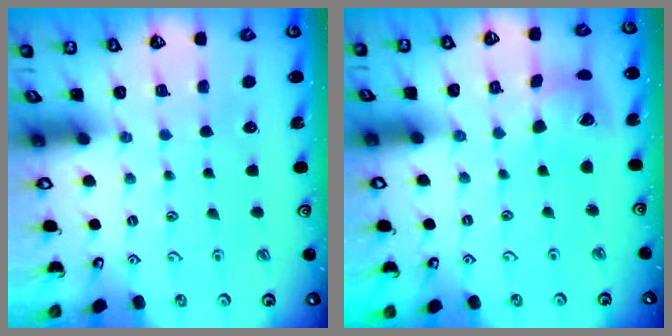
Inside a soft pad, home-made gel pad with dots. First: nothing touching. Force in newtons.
{"total": 10.8, "press": 10.7, "slide": 1.5}